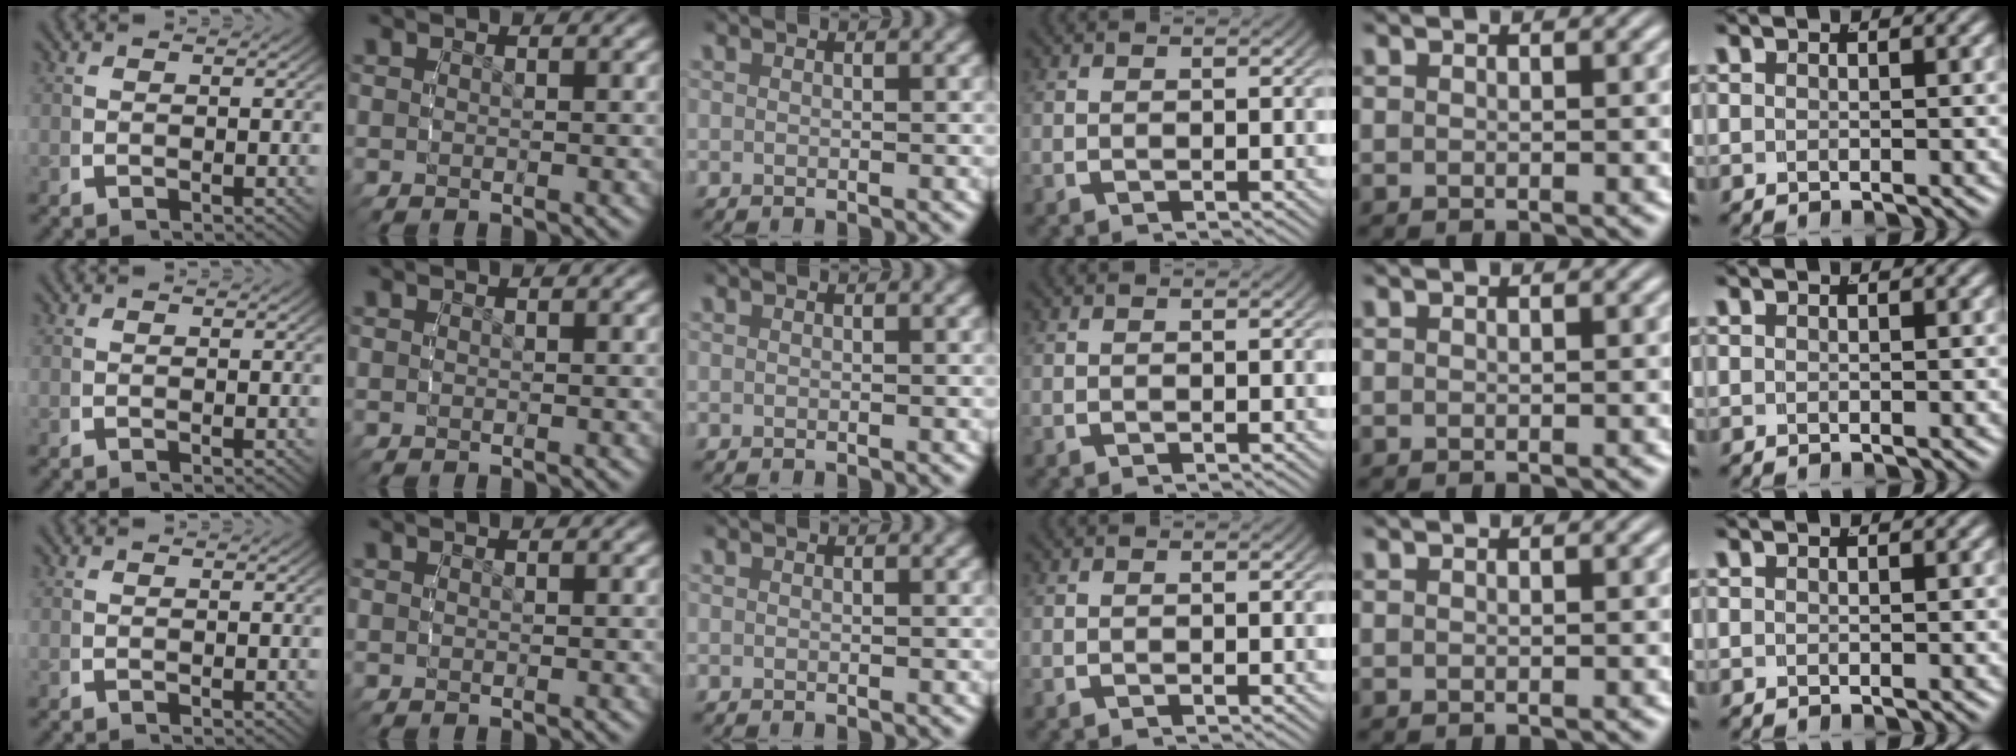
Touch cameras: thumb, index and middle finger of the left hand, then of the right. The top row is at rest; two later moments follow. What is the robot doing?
{"motion": "reach", "object": "string"}